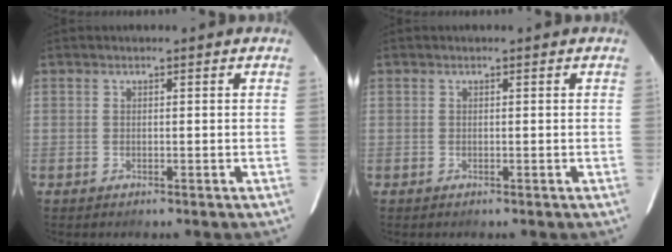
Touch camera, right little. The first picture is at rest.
{"total": 0.0}